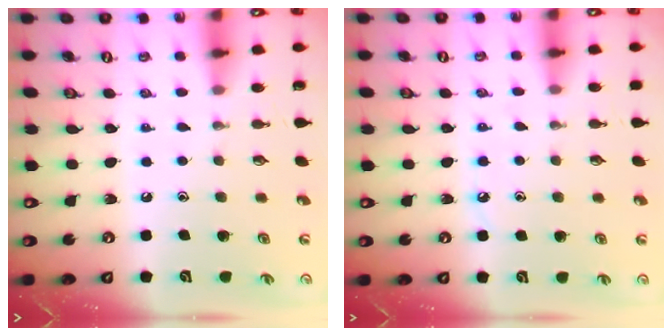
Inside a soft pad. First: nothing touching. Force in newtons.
{"total": 3.9, "press": 3.9, "slide": 0.6}